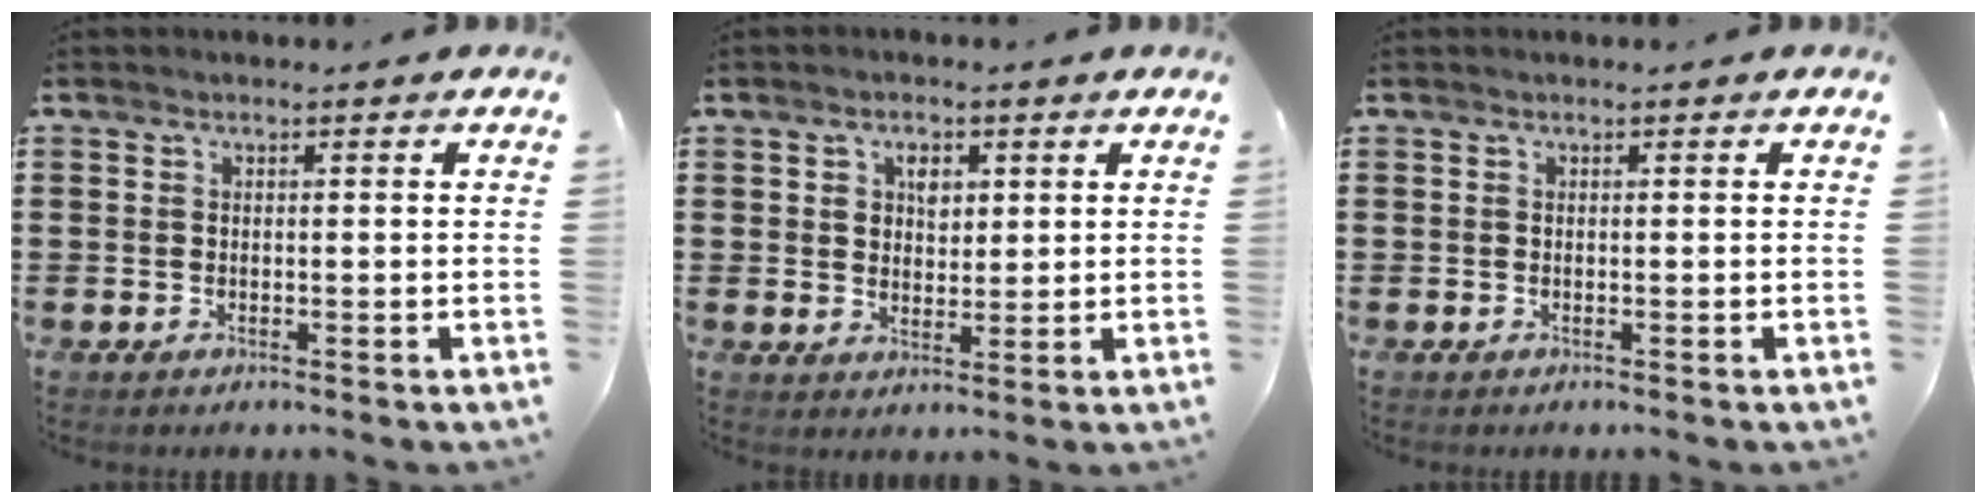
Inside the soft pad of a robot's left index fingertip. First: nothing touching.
{"total": 3.2, "force": [1.4, 2.3, 1.8], "torque": [-0.026, 0.004, 0.020]}
{"total": 0.0}